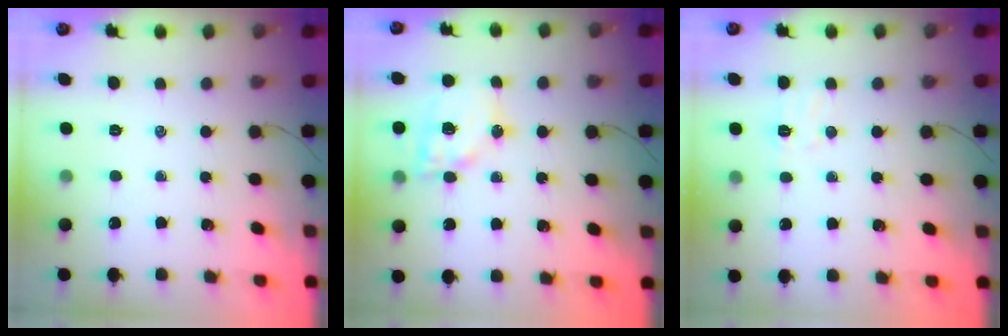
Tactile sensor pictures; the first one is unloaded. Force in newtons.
{"total": 13.9, "press": 13.6, "slide": 2.9}
{"total": 4.6, "press": 4.4, "slide": 1.1}